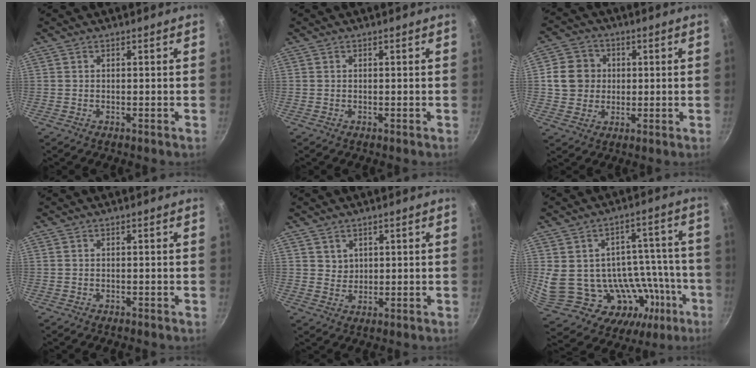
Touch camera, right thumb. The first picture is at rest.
{"total": 0.0}
{"total": 8.4, "force": [1.0, 7.7, 3.1], "torque": [-0.023, 0.010, 0.013]}
{"total": 0.0}
{"total": 2.5, "force": [1.3, 2.1, 0.5], "torque": [0.008, -0.003, 0.026]}
{"total": 25.4, "force": [-6.2, 17.9, 17.0], "torque": [-0.232, 0.038, -0.051]}